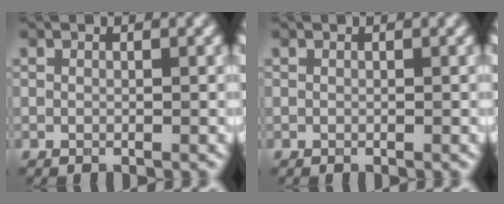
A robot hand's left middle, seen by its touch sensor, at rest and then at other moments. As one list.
[{"total": 0.0}]